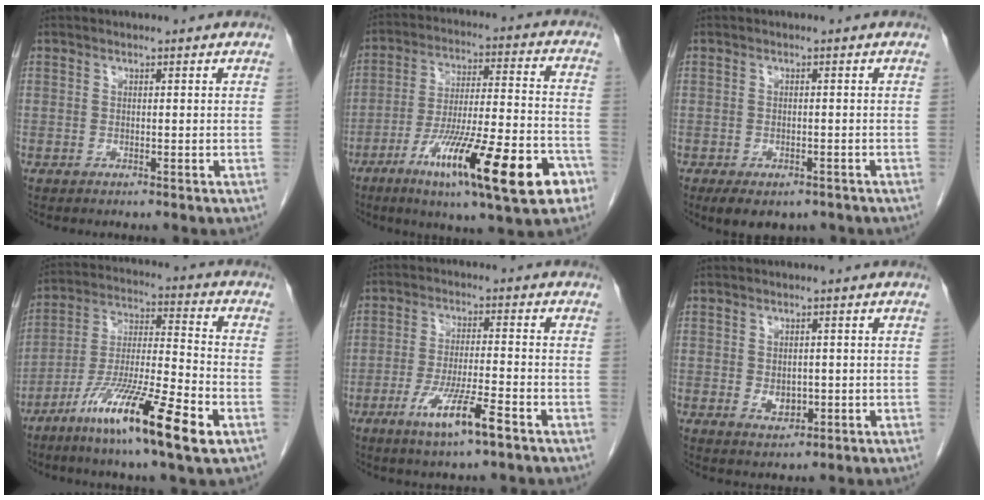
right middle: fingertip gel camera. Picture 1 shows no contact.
{"total": 20.6, "force": [-10.2, 2.5, 17.7], "torque": [-0.261, -0.017, -0.158]}
{"total": 6.1, "force": [-4.4, 3.0, 2.9], "torque": [-0.038, -0.004, -0.061]}
{"total": 16.4, "force": [-8.7, 1.0, 13.9], "torque": [-0.265, -0.033, -0.156]}
{"total": 7.9, "force": [-4.3, 0.4, 6.6], "torque": [-0.126, -0.013, -0.075]}
{"total": 2.1, "force": [-0.1, 1.6, 1.4], "torque": [-0.021, -0.001, 0.004]}